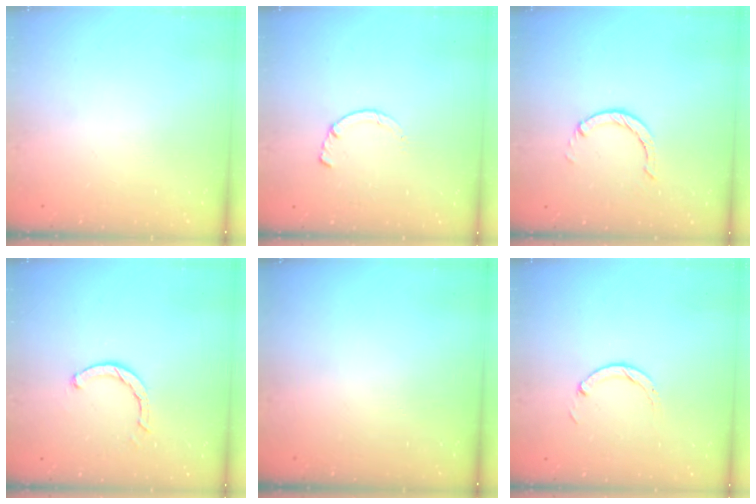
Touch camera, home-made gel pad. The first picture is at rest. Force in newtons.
{"total": 1.4, "press": 1.4, "slide": 0.3}
{"total": 1.0, "press": 0.9, "slide": 0.3}
{"total": 2.4, "press": 2.4, "slide": 0.1}
{"total": 0.0}
{"total": 3.0, "press": 2.9, "slide": 0.4}